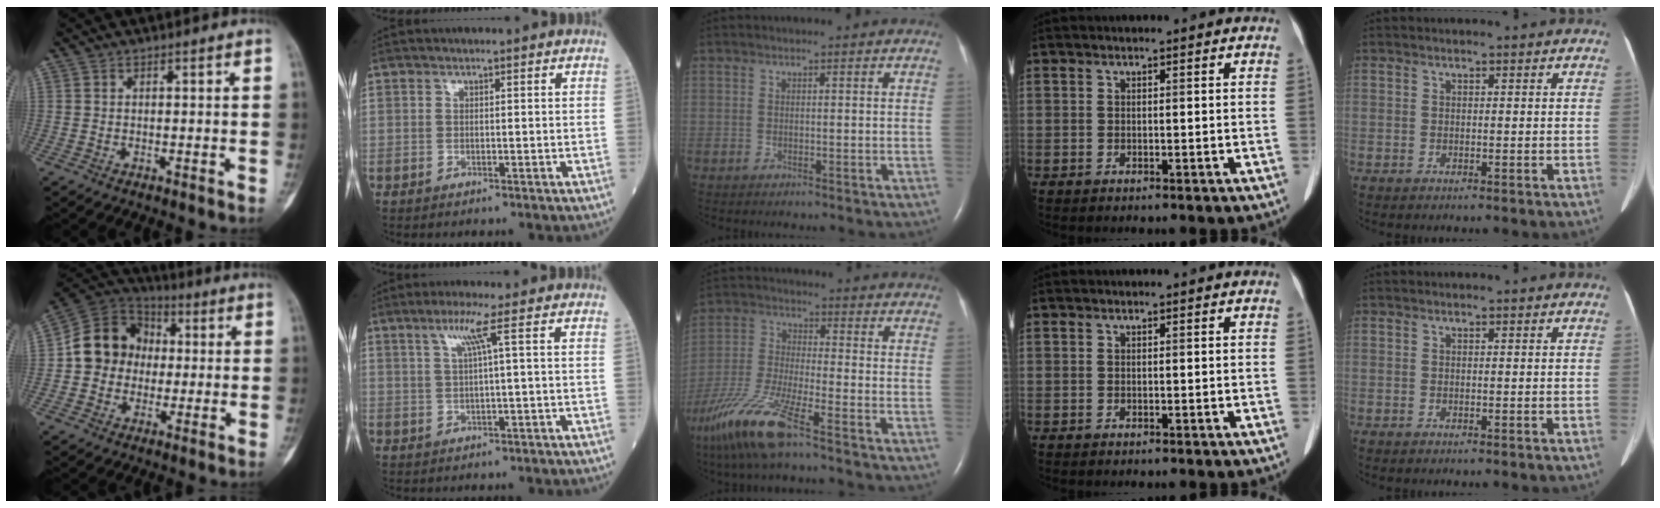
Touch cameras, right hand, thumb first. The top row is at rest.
{"thumb": {"total": 12.4, "force": [-0.1, 11.0, 5.8], "torque": [-0.066, 0.032, -0.015]}, "index": {"total": 3.8, "force": [1.4, -1.1, 3.3], "torque": [-0.071, 0.005, 0.030]}, "middle": {"total": 12.5, "force": [-8.4, 0.8, 9.1], "torque": [-0.205, -0.034, -0.164]}}